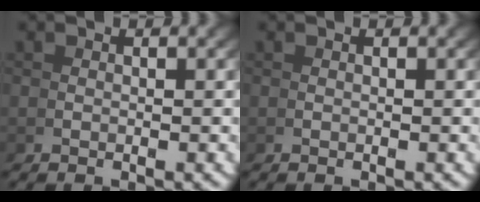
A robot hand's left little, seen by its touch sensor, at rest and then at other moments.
{"total": 0.0}